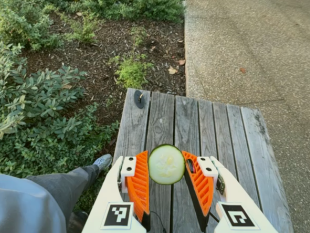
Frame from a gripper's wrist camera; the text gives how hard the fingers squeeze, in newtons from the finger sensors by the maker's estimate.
{"total": 6.4, "left": 6.1, "right": 6.7}